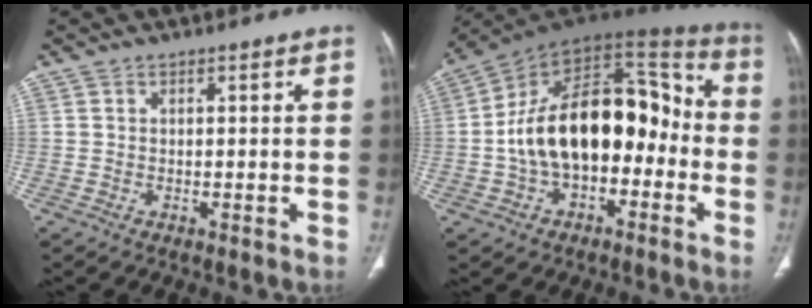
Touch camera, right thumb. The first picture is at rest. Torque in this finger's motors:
{"motor_torque": [2.44, 2.57, 2.08, -0.69, 0.23]}